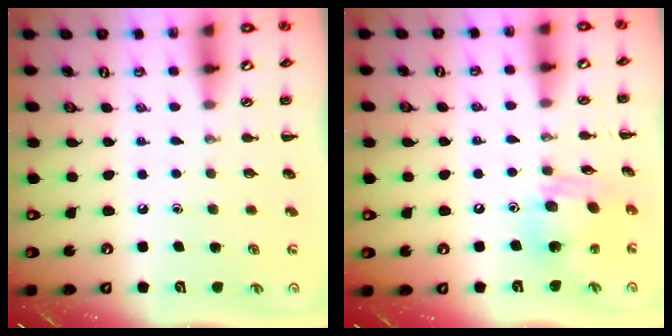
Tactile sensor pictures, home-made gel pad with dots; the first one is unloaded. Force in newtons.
{"total": 12.6, "press": 12.5, "slide": 1.7}